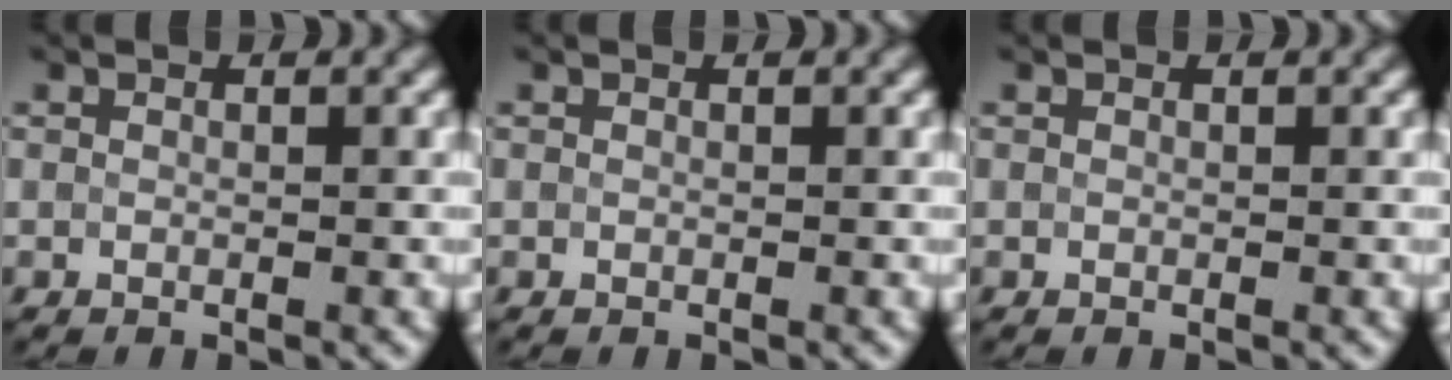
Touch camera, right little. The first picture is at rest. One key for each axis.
{"total": 0.0}
{"total": 0.0}